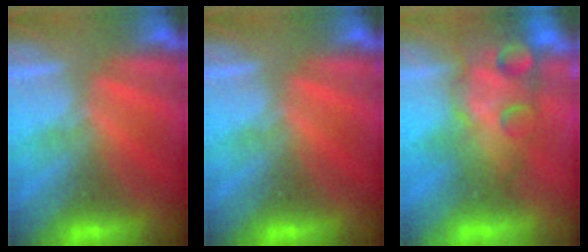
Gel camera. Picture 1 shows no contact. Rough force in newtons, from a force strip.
{"total": 0.0}
{"total": 7.1}